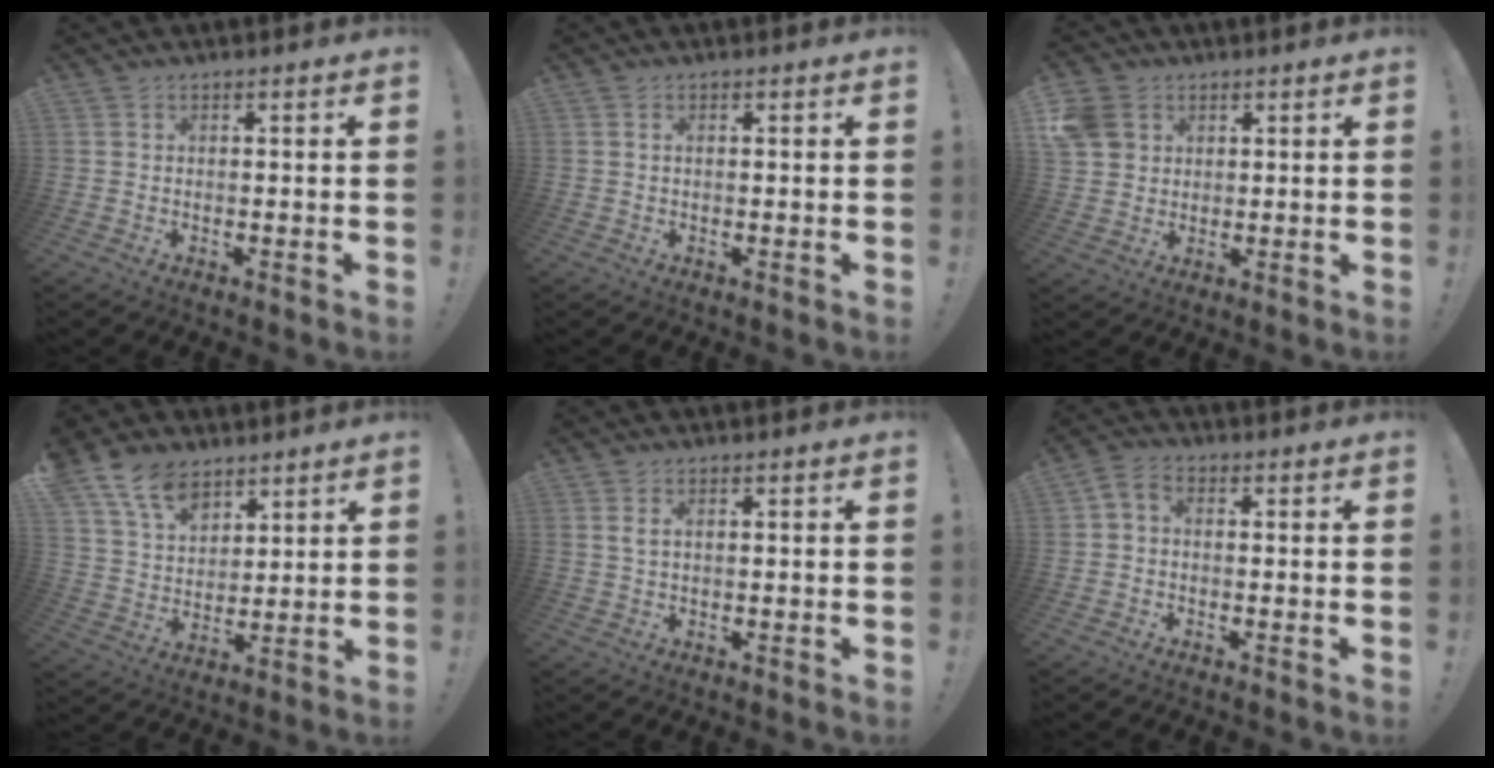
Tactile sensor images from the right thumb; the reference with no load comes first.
{"total": 0.8, "force": [0.3, 0.4, 0.7], "torque": [-0.015, 0.005, 0.004]}
{"total": 7.5, "force": [2.9, 6.4, 2.8], "torque": [-0.053, -0.002, 0.063]}
{"total": 12.8, "force": [8.5, 7.9, 5.4], "torque": [-0.109, -0.045, 0.168]}
{"total": 2.2, "force": [0.9, 0.8, 1.8], "torque": [-0.030, 0.000, 0.015]}
{"total": 2.4, "force": [-0.7, 1.5, 1.8], "torque": [-0.035, 0.007, -0.012]}